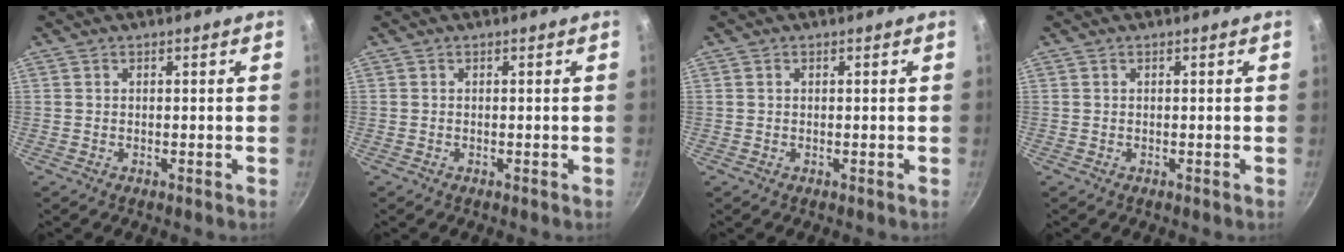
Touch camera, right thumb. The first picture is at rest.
{"total": 0.0}
{"total": 0.0}
{"total": 0.0}